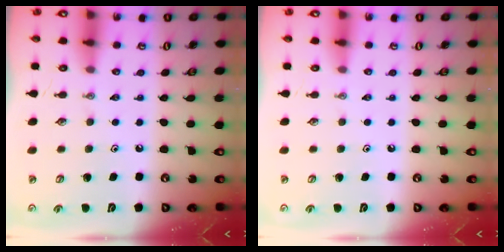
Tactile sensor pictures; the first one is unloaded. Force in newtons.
{"total": 0.0}